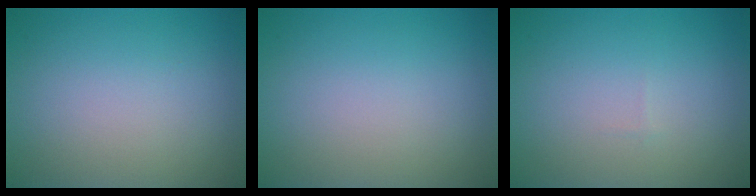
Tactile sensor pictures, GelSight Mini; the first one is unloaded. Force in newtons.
{"total": 0.0}
{"total": 0.0}